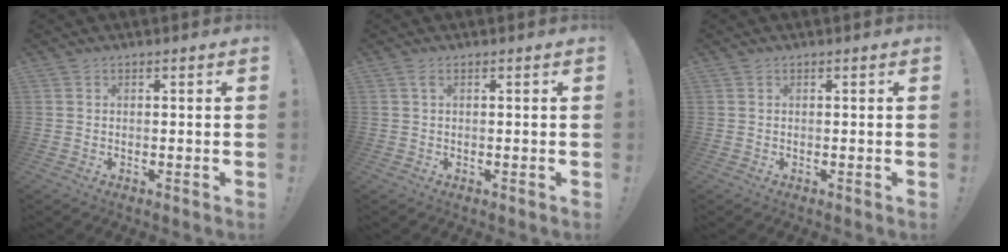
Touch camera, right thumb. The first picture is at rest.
{"total": 1.3, "force": [0.3, 0.3, 1.2], "torque": [-0.034, 0.004, 0.007]}
{"total": 0.0}